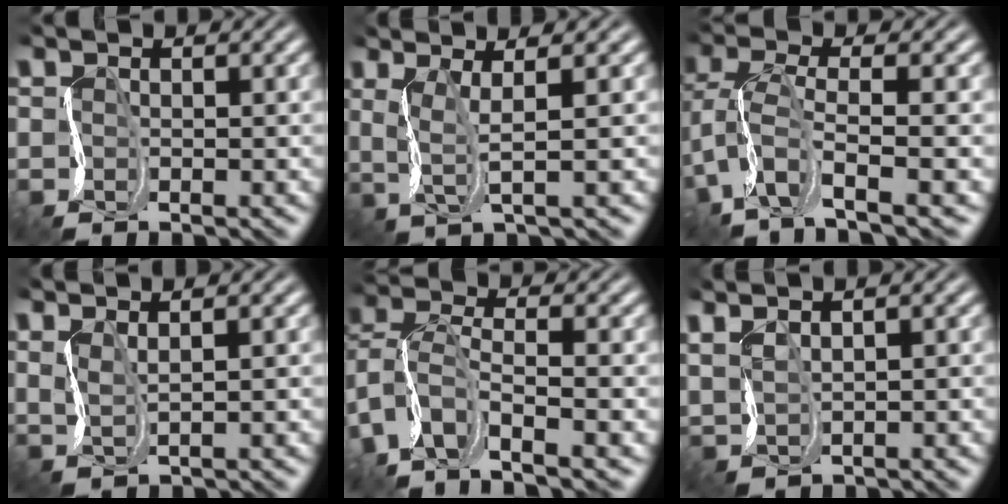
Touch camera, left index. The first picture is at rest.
{"total": 2.9, "force": [0.8, 0.1, 2.7], "torque": [-0.060, 0.005, 0.012]}
{"total": 5.4, "force": [-1.1, 2.2, 4.8], "torque": [-0.108, 0.000, -0.038]}
{"total": 2.2, "force": [1.5, 0.6, 1.5], "torque": [-0.029, 0.008, 0.014]}
{"total": 7.3, "force": [-3.7, 3.6, 5.1], "torque": [-0.114, -0.009, -0.072]}
{"total": 3.4, "force": [2.5, 1.4, 1.9], "torque": [-0.044, 0.029, 0.038]}